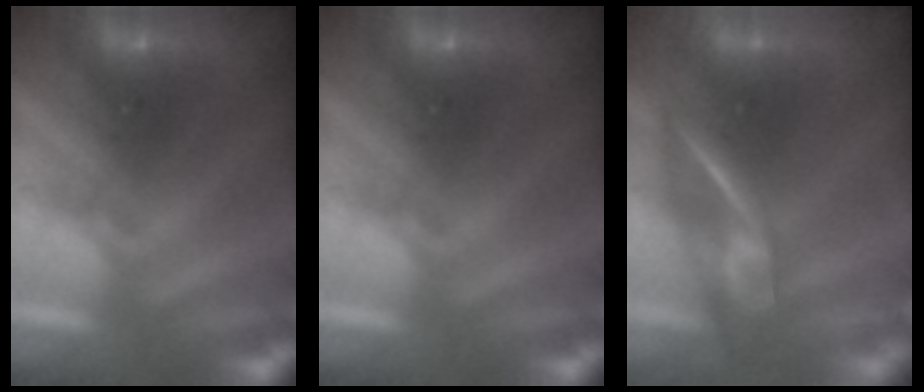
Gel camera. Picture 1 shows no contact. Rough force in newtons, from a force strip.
{"total": 0.0}
{"total": 2.4}